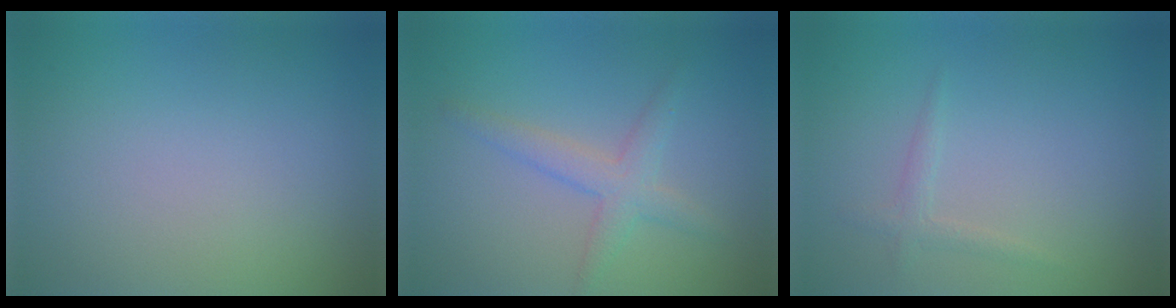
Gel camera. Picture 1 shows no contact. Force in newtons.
{"total": 2.6, "press": 2.6, "slide": 0.2}
{"total": 1.1, "press": 1.1, "slide": 0.0}